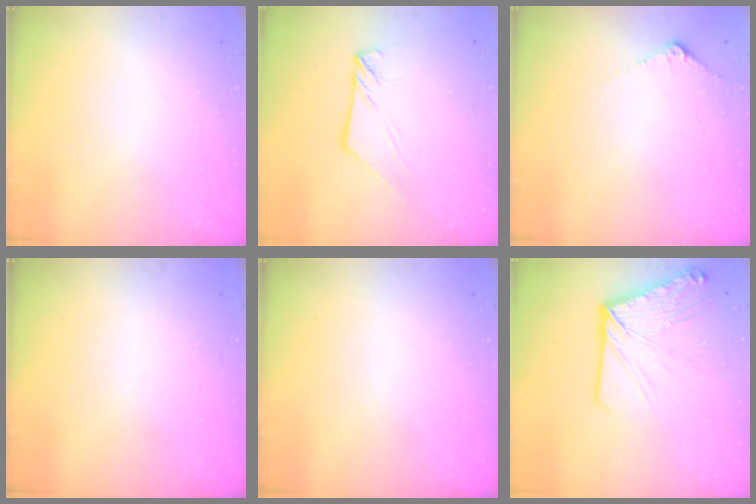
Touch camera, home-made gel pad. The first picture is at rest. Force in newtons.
{"total": 9.0, "press": 8.9, "slide": 0.8}
{"total": 6.0, "press": 5.9, "slide": 0.7}
{"total": 0.0}
{"total": 0.0}
{"total": 12.8, "press": 12.7, "slide": 1.4}